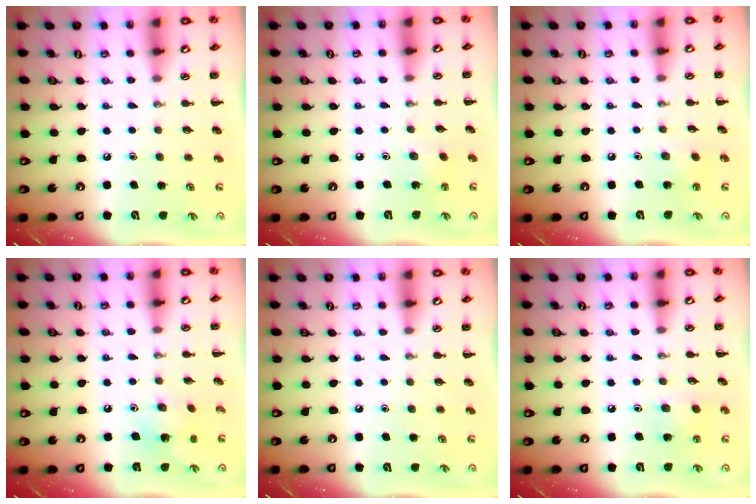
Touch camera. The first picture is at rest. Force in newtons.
{"total": 2.0, "press": 1.9, "slide": 0.6}
{"total": 2.1, "press": 2.0, "slide": 0.8}
{"total": 4.7, "press": 4.6, "slide": 1.0}
{"total": 0.0}
{"total": 4.9, "press": 4.7, "slide": 1.3}